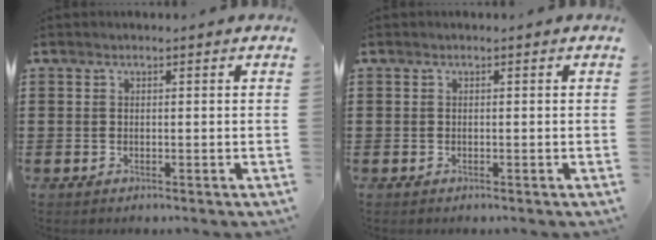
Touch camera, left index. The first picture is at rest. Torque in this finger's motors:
{"motor_torque": [0.00, 0.00, 0.00, 0.01]}